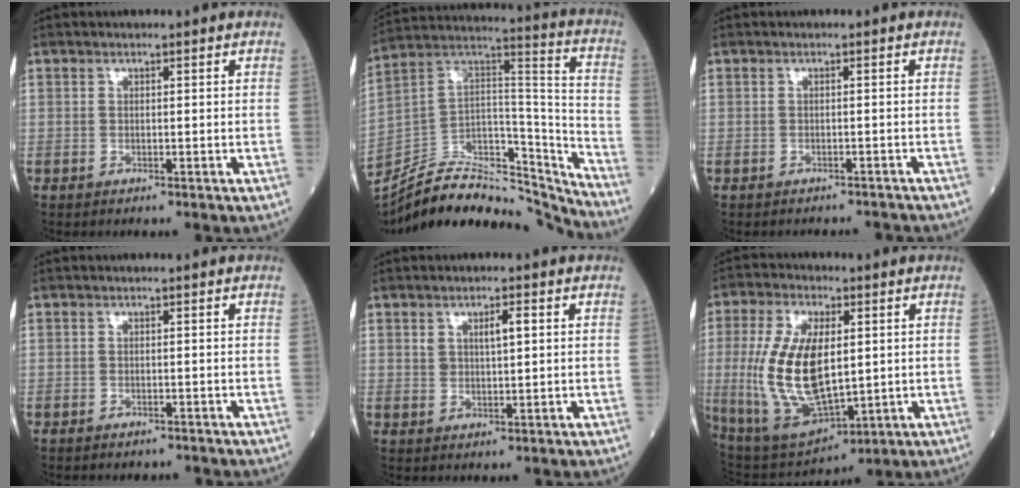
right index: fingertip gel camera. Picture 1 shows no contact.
{"total": 25.8, "force": [-24.0, 4.7, 8.4], "torque": [-0.151, 0.024, -0.385]}
{"total": 2.9, "force": [-2.8, 0.6, 0.7], "torque": [-0.004, 0.004, -0.032]}
{"total": 0.8, "force": [-0.7, 0.3, 0.2], "torque": [-0.005, 0.000, -0.010]}
{"total": 3.4, "force": [1.3, 1.1, 2.9], "torque": [-0.051, 0.003, 0.024]}
{"total": 16.5, "force": [0.6, 7.1, 14.9], "torque": [-0.312, -0.003, 0.027]}